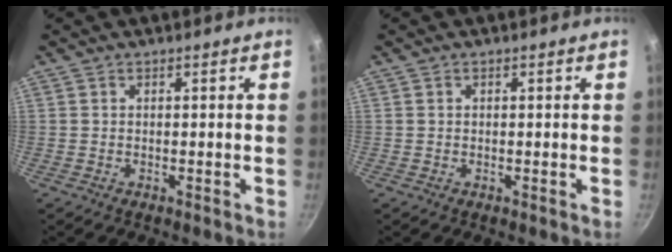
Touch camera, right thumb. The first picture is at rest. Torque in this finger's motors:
{"motor_torque": [-0.02, -0.24, 0.11, 0.20, -0.03]}